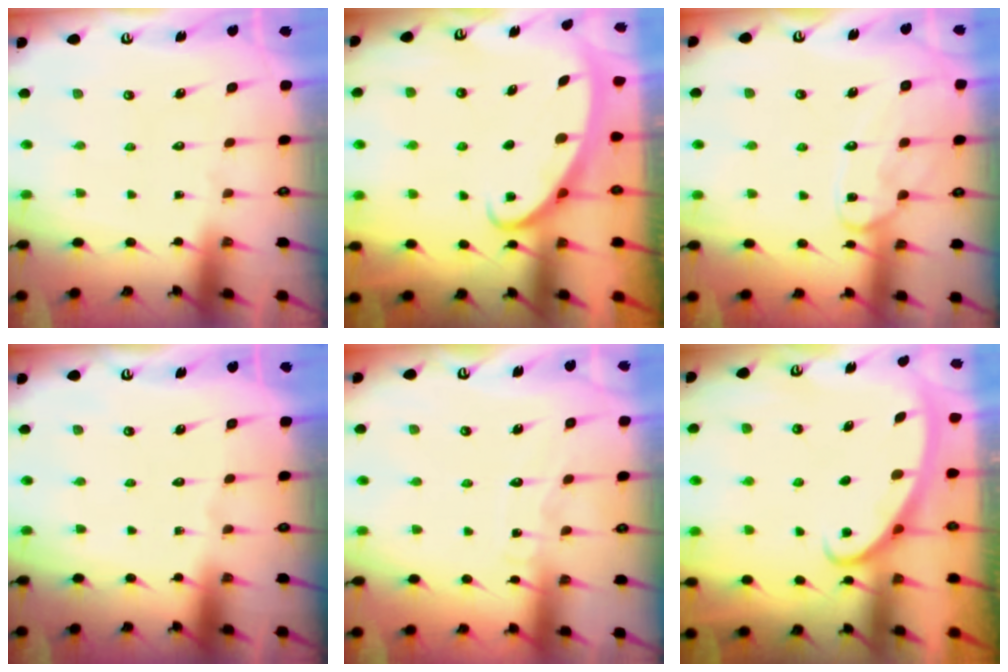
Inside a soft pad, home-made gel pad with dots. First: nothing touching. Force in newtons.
{"total": 2.7, "press": 2.7, "slide": 0.4}
{"total": 13.5, "press": 13.5, "slide": 1.1}
{"total": 0.0}
{"total": 5.0, "press": 5.0, "slide": 0.6}
{"total": 2.9, "press": 2.9, "slide": 0.4}